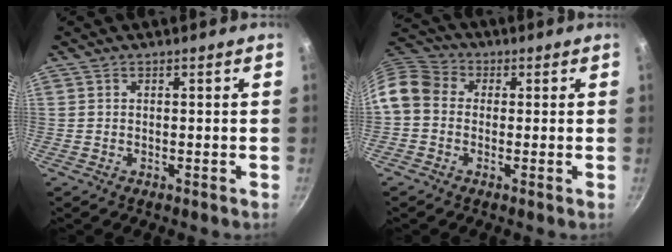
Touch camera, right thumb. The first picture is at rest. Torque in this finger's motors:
{"motor_torque": [2.18, 2.83, 1.50, -0.88, 0.35]}